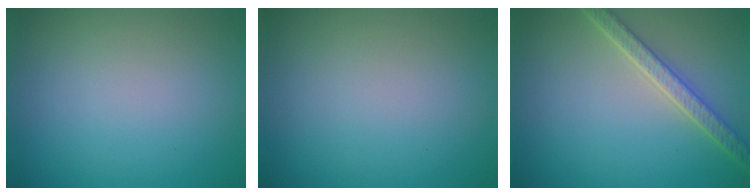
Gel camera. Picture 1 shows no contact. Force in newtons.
{"total": 0.0}
{"total": 3.6, "press": 3.2, "slide": 1.6}